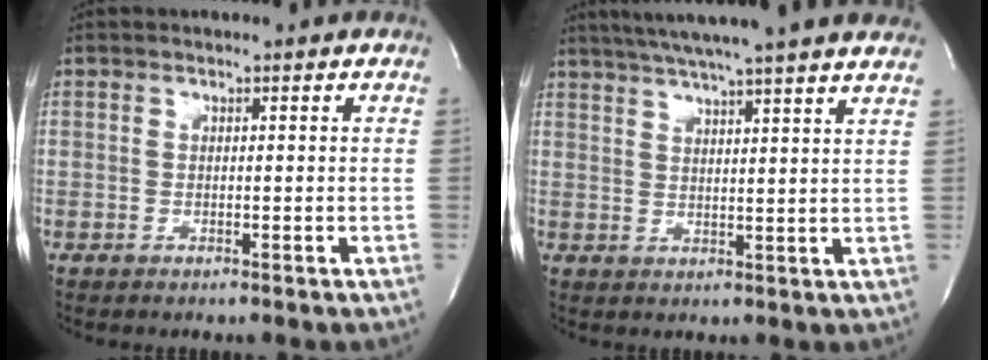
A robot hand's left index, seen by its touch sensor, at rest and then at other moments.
{"total": 17.6, "force": [15.2, -0.4, 9.0], "torque": [-0.148, 0.017, 0.198]}